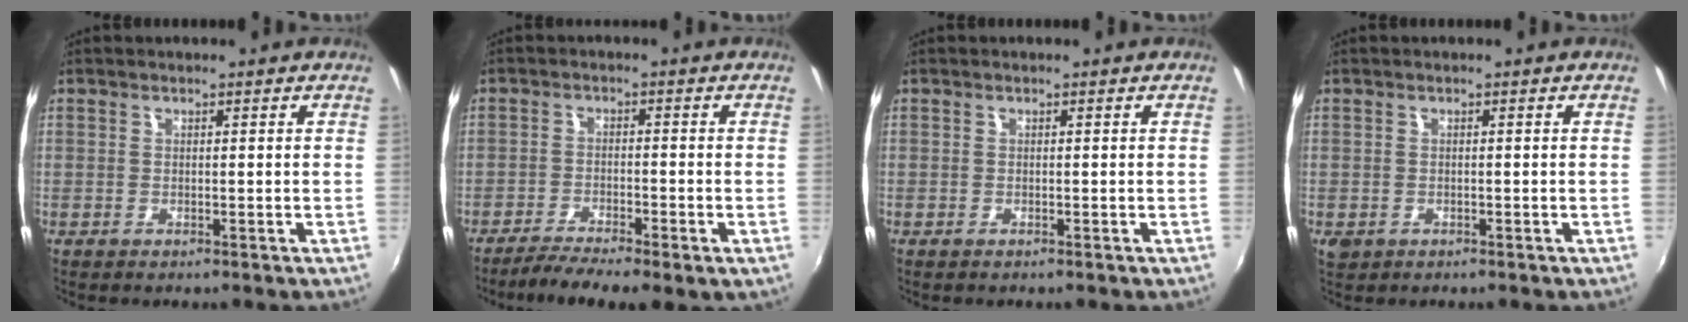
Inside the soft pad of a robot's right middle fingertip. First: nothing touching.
{"total": 8.3, "force": [-5.6, 1.8, 5.9], "torque": [-0.120, -0.020, -0.090]}
{"total": 0.0}
{"total": 2.1, "force": [-0.7, 1.6, 1.0], "torque": [-0.022, -0.005, -0.010]}